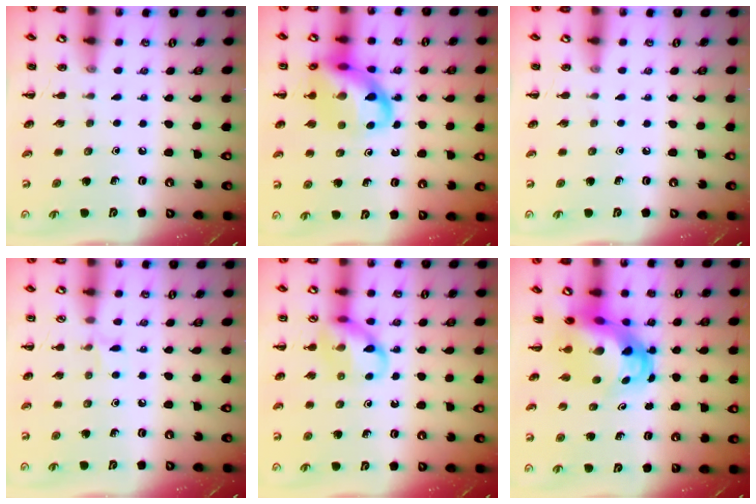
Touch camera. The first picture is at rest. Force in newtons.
{"total": 15.5, "press": 15.2, "slide": 3.1}
{"total": 0.0}
{"total": 4.0, "press": 3.7, "slide": 1.6}
{"total": 12.7, "press": 12.6, "slide": 1.7}
{"total": 6.4, "press": 6.1, "slide": 2.1}